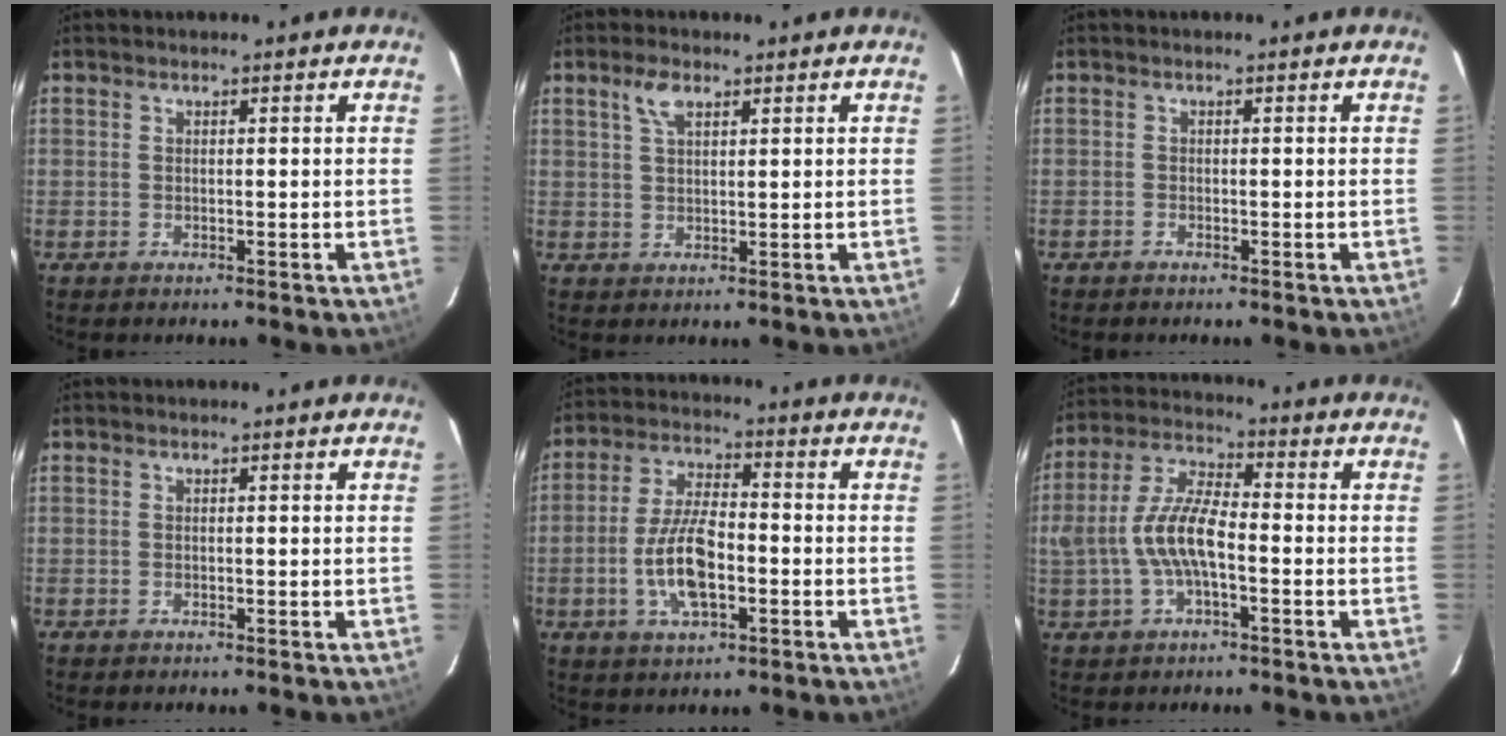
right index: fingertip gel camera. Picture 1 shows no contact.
{"total": 3.5, "force": [2.0, 1.6, 2.4], "torque": [-0.047, 0.008, 0.038]}
{"total": 0.6, "force": [-0.5, 0.2, 0.0], "torque": [0.000, 0.003, -0.012]}
{"total": 0.0}
{"total": 10.5, "force": [-2.8, 4.2, 9.2], "torque": [-0.186, 0.004, -0.050]}
{"total": 10.2, "force": [-2.1, 4.0, 9.2], "torque": [-0.193, 0.011, -0.037]}